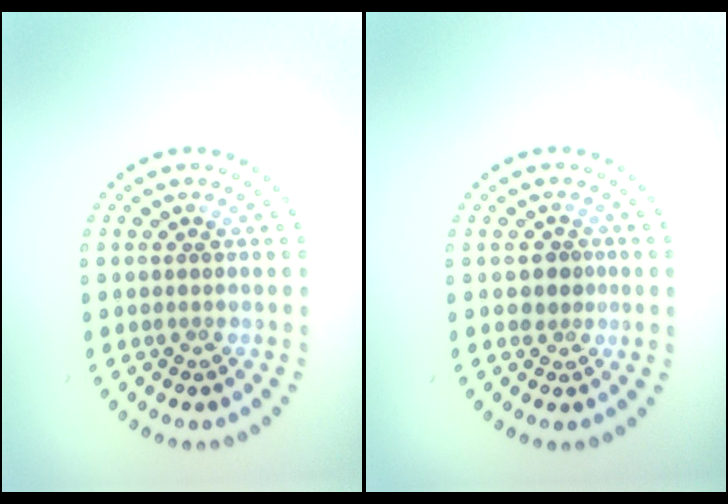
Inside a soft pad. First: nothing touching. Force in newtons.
{"total": 1.6, "press": 1.4, "slide": 0.7}